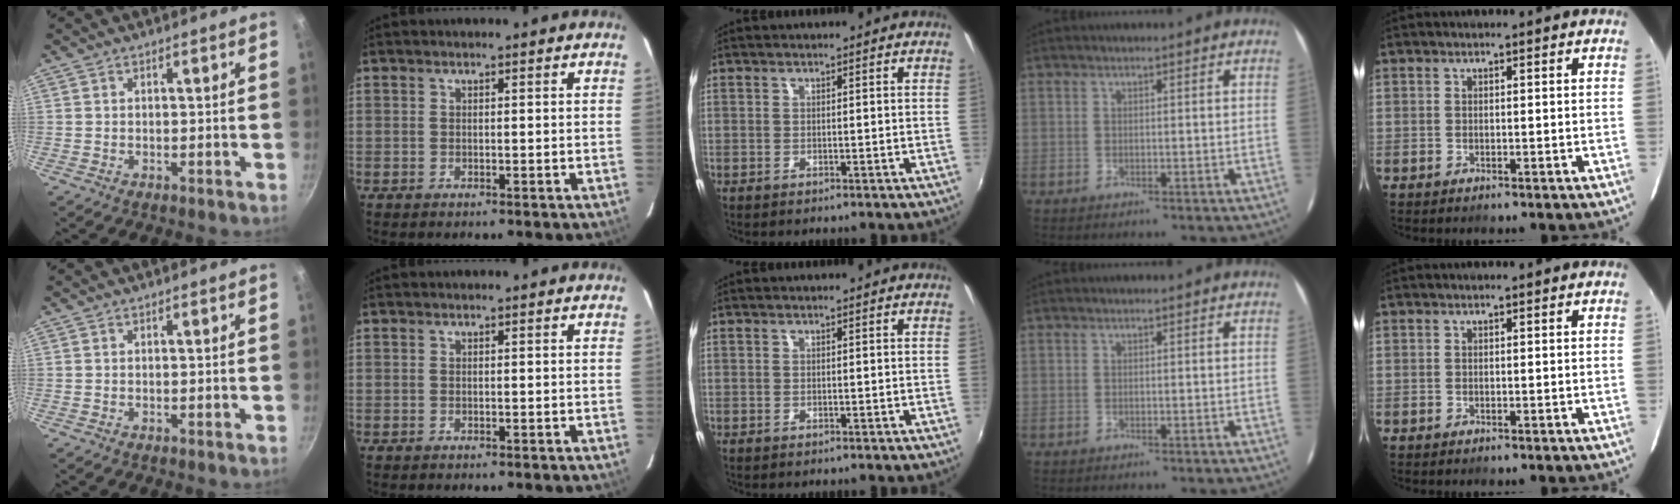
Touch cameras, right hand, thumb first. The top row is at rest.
{}